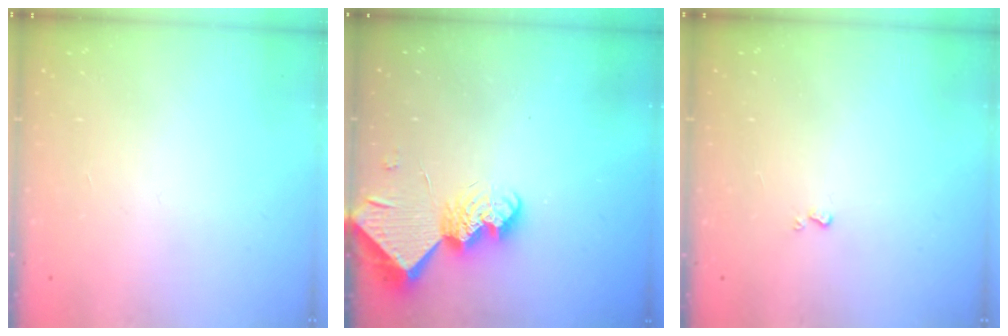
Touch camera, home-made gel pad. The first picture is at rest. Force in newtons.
{"total": 10.5, "press": 10.4, "slide": 0.8}
{"total": 0.7, "press": 0.7, "slide": 0.2}